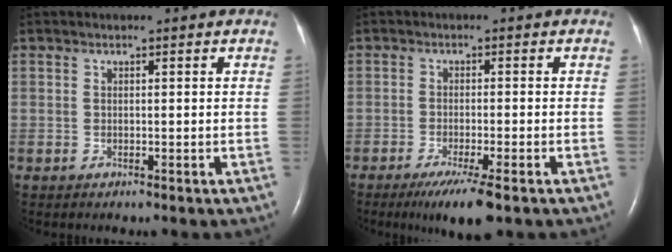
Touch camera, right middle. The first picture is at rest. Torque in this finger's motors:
{"motor_torque": [0.80, -0.73, 0.11, 0.04]}